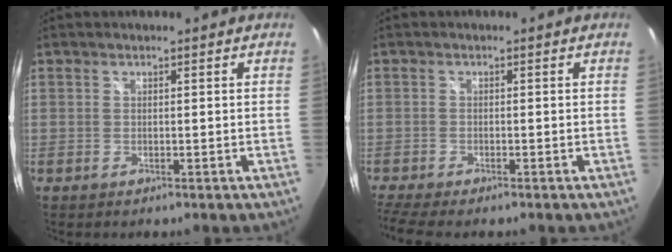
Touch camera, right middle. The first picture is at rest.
{"total": 5.0, "force": [-4.2, 0.1, 2.8], "torque": [-0.071, -0.028, -0.076]}